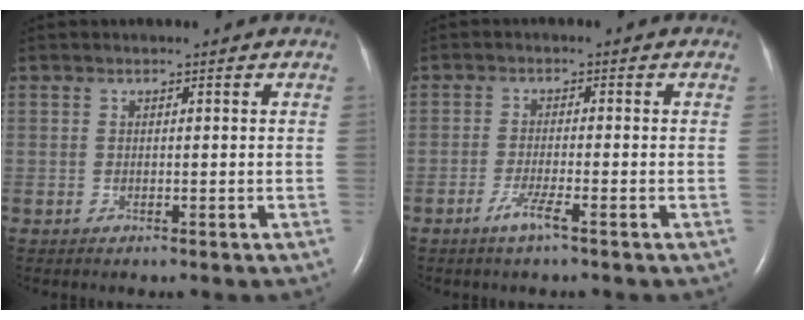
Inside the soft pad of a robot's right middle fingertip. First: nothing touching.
{"total": 2.9, "force": [-1.8, -0.3, 2.3], "torque": [-0.050, -0.006, -0.039]}